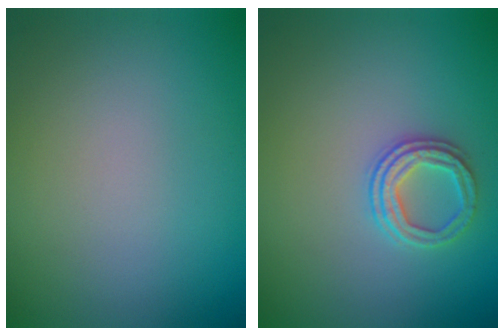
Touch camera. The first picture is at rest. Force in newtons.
{"total": 2.5, "press": 2.3, "slide": 1.0}